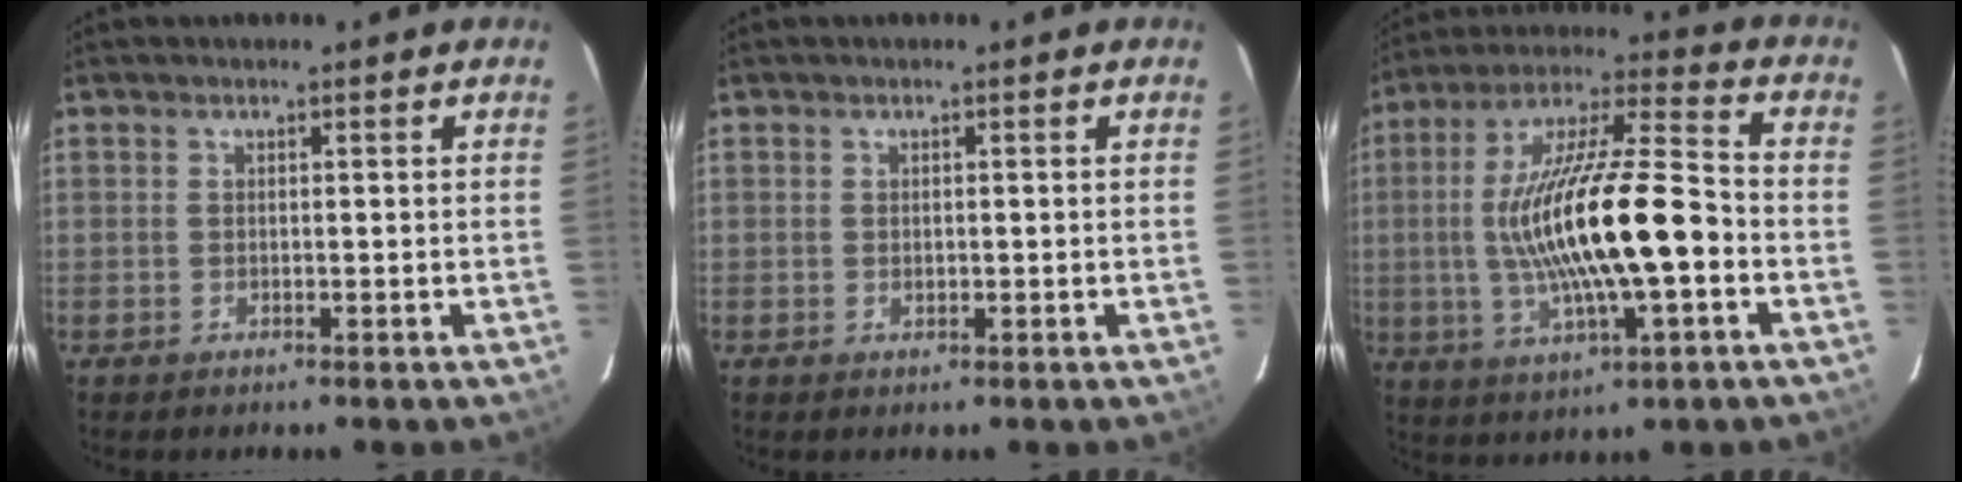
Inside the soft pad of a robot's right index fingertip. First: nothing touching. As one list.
[{"total": 1.0, "force": [0.0, 0.9, 0.4], "torque": [-0.006, 0.000, 0.002]}, {"total": 20.6, "force": [-3.0, 4.3, 20.0], "torque": [-0.375, 0.001, -0.051]}]